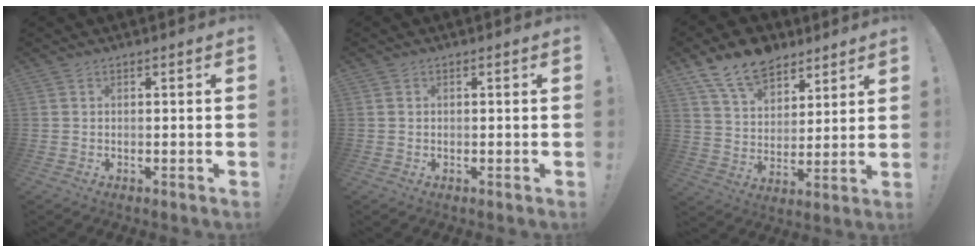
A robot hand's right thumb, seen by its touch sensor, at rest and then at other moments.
{"total": 0.7, "force": [0.1, 0.7, -0.1], "torque": [-0.004, 0.005, 0.004]}
{"total": 14.1, "force": [10.1, 8.1, 5.5], "torque": [-0.107, -0.059, 0.193]}